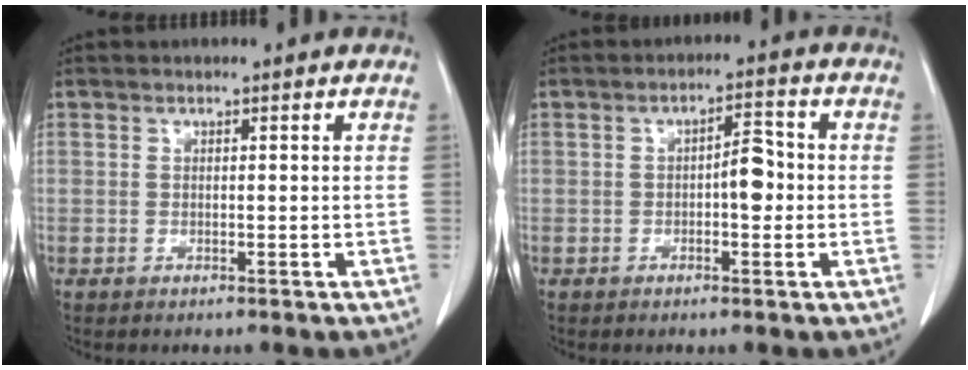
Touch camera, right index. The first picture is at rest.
{"total": 4.0, "force": [-0.5, 1.5, 3.6], "torque": [-0.051, 0.009, -0.009]}